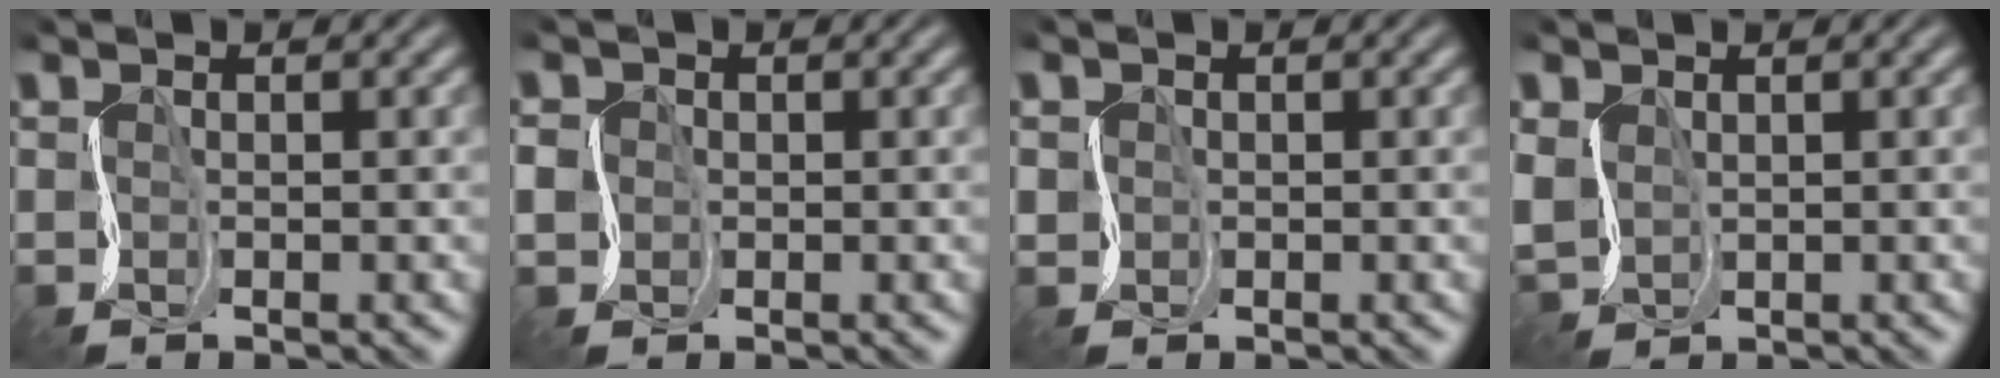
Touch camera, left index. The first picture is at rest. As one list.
[{"total": 1.7, "force": [-0.4, 1.6, 0.5], "torque": [-0.015, 0.001, -0.016]}, {"total": 0.8, "force": [-0.1, 0.8, -0.1], "torque": [0.000, -0.002, -0.008]}, {"total": 2.1, "force": [0.5, 1.7, 1.1], "torque": [-0.041, -0.002, 0.007]}]